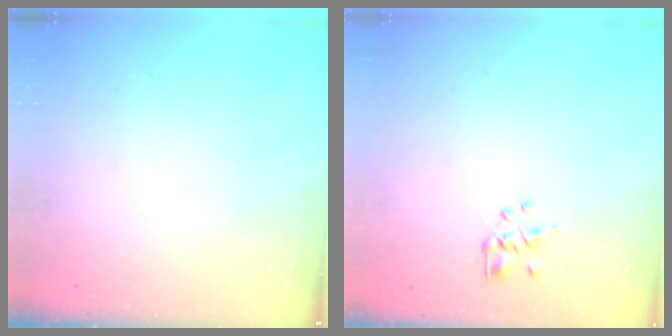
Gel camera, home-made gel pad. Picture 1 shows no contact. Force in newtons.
{"total": 1.5, "press": 1.3, "slide": 0.7}